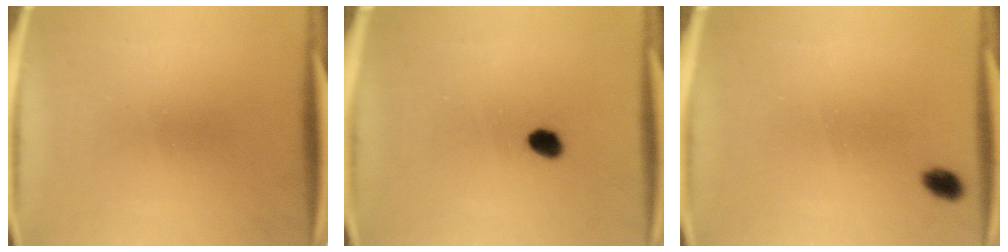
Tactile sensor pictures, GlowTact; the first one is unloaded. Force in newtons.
{"total": 2.7}
{"total": 2.2}